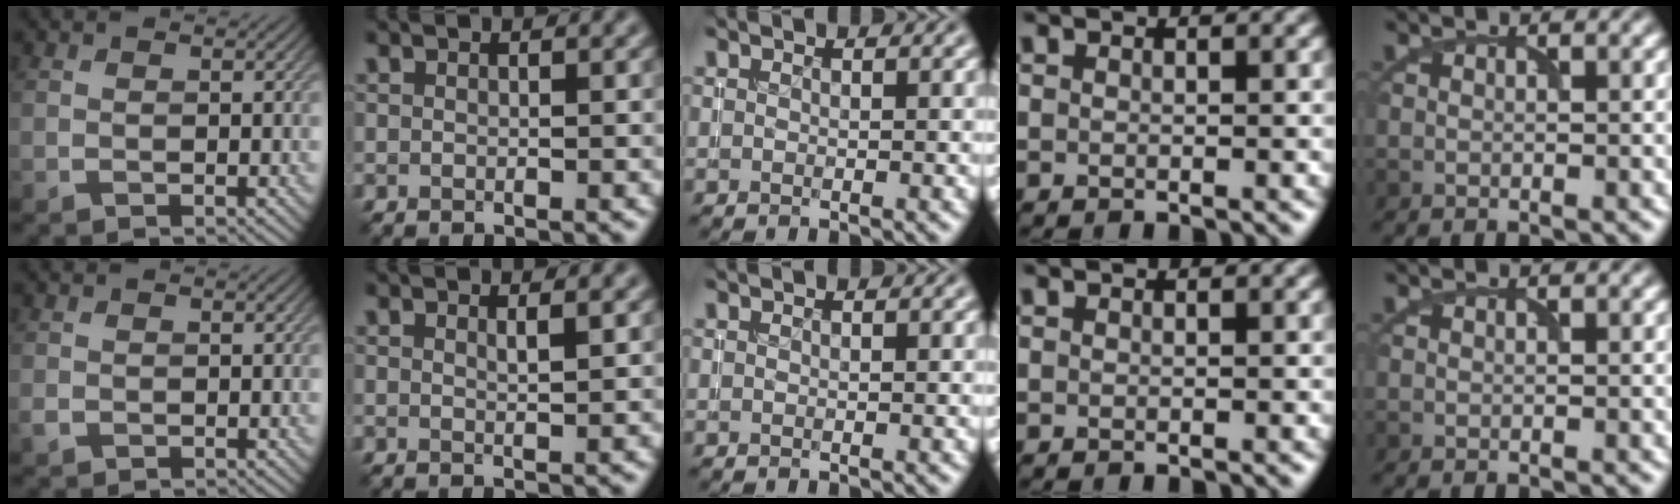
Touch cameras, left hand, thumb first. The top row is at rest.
{"thumb": {"total": 0.9, "force": [-0.3, 0.8, 0.4], "torque": [-0.012, -0.006, -0.005]}, "index": {"total": 1.0, "force": [0.6, 0.3, 0.7], "torque": [-0.003, -0.001, 0.009]}}